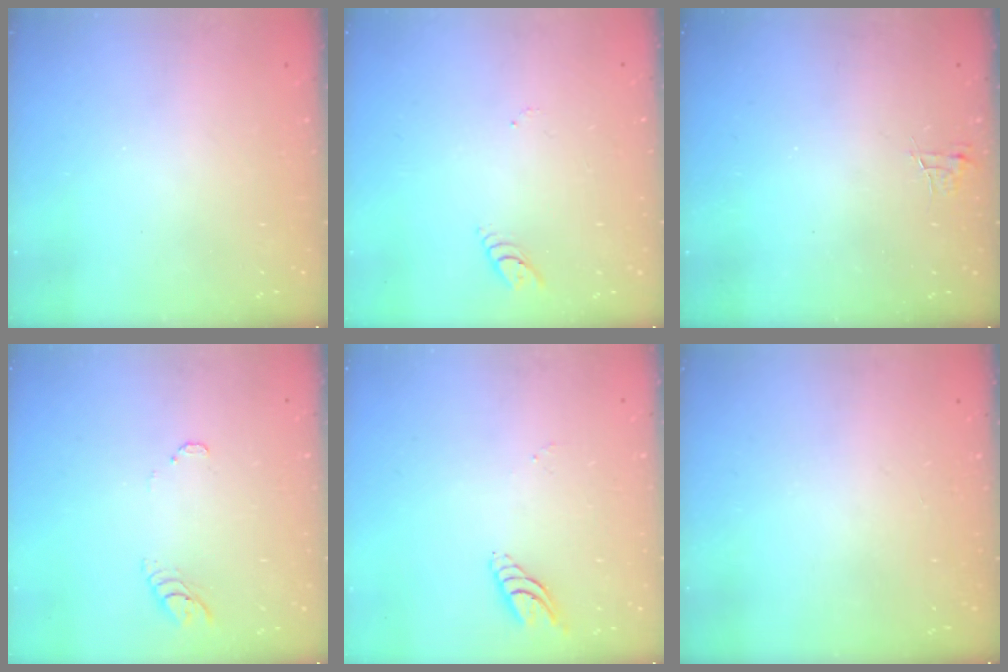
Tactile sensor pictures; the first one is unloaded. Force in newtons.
{"total": 3.0, "press": 2.9, "slide": 0.4}
{"total": 3.7, "press": 3.7, "slide": 0.4}
{"total": 3.7, "press": 3.7, "slide": 0.4}
{"total": 7.8, "press": 7.8, "slide": 0.6}
{"total": 0.0}